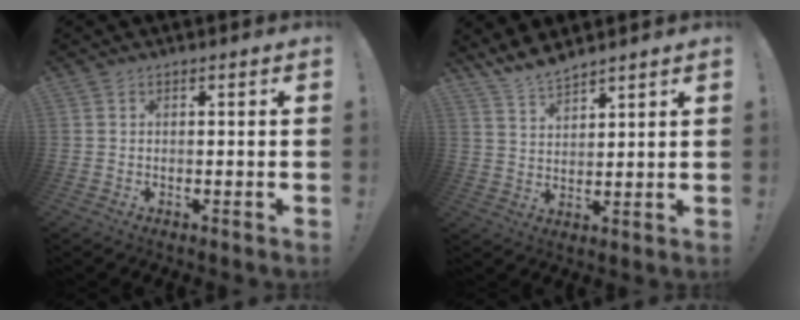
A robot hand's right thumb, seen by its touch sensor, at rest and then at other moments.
{"total": 6.7, "force": [6.3, 1.4, 1.9], "torque": [-0.038, -0.041, 0.119]}